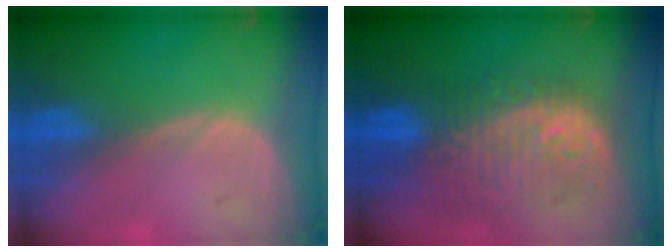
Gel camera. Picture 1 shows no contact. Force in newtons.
{"total": 11.3, "press": 10.6, "slide": 3.9}